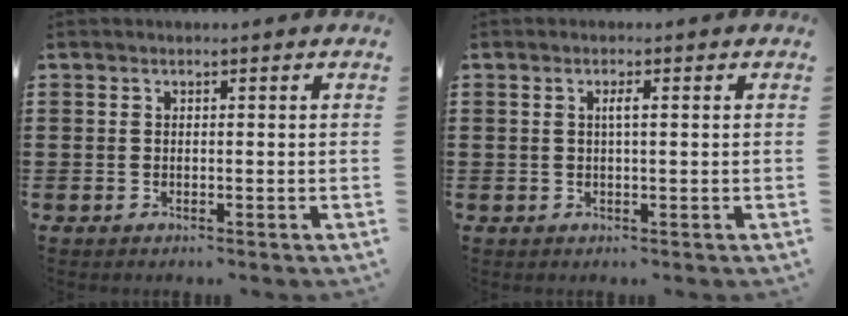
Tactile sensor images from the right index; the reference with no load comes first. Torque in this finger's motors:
{"motor_torque": [0.52, 0.22, 0.04, 0.05]}